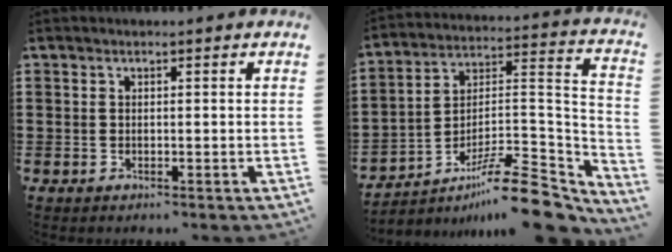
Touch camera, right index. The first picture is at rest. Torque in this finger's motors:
{"motor_torque": [0.00, 0.09, -1.05, -0.21]}